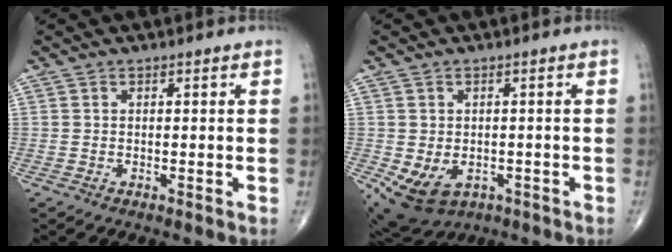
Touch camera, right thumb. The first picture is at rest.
{"total": 9.0, "force": [-3.0, 6.6, 5.4], "torque": [-0.087, 0.006, -0.028]}